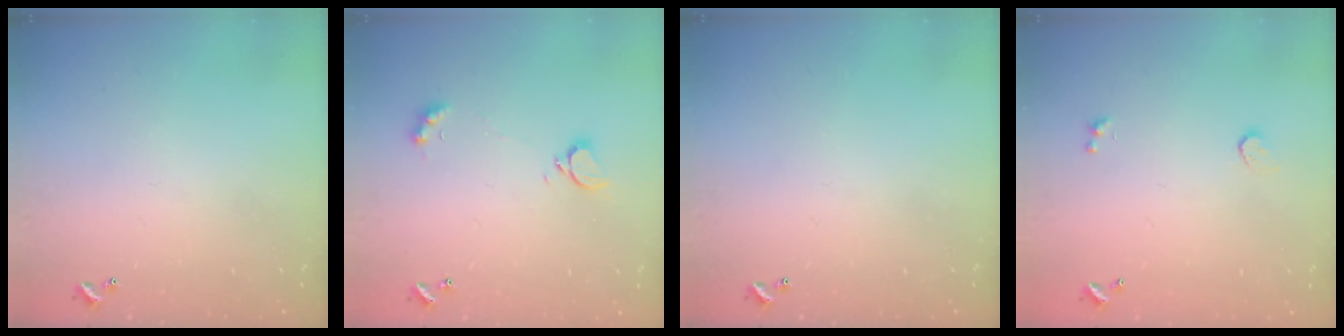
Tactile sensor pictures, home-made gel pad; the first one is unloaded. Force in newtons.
{"total": 2.5, "press": 2.4, "slide": 0.7}
{"total": 0.0}
{"total": 0.6, "press": 0.3, "slide": 0.5}